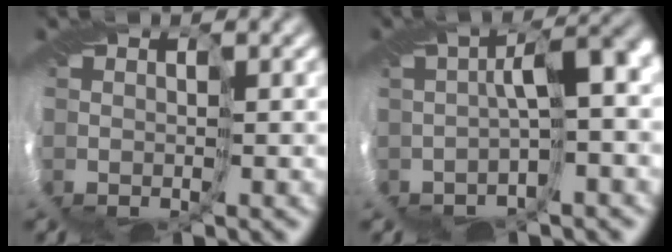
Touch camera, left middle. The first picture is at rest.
{"total": 4.4, "force": [-0.7, 0.4, 4.3], "torque": [-0.066, 0.016, -0.012]}